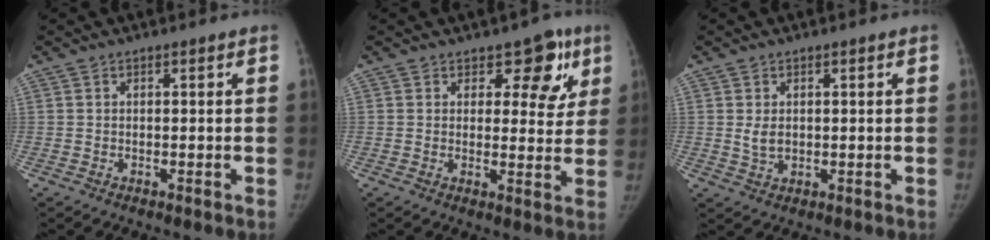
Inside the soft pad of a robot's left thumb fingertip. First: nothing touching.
{"total": 7.8, "force": [4.2, 4.8, 4.5], "torque": [-0.006, -0.016, 0.049]}
{"total": 2.8, "force": [0.5, 1.8, 2.1], "torque": [-0.034, -0.006, 0.015]}